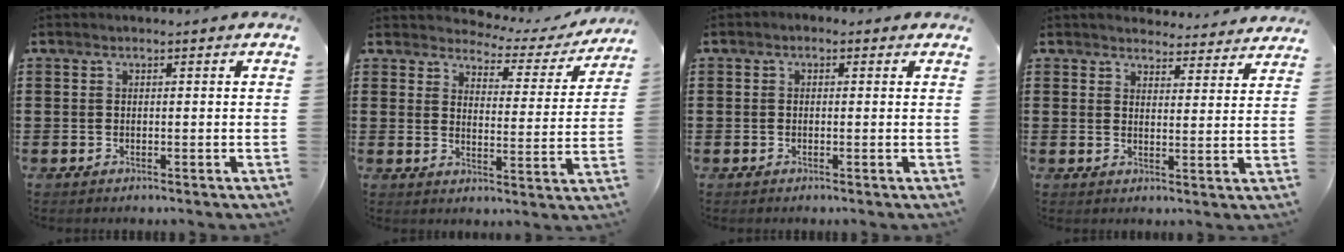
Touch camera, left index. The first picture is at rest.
{"total": 3.1, "force": [3.0, 0.8, 0.4], "torque": [-0.021, -0.025, 0.043]}
{"total": 0.9, "force": [-0.2, 0.8, 0.3], "torque": [-0.008, 0.005, -0.006]}
{"total": 3.9, "force": [3.8, 0.5, 0.0], "torque": [-0.006, -0.021, 0.068]}